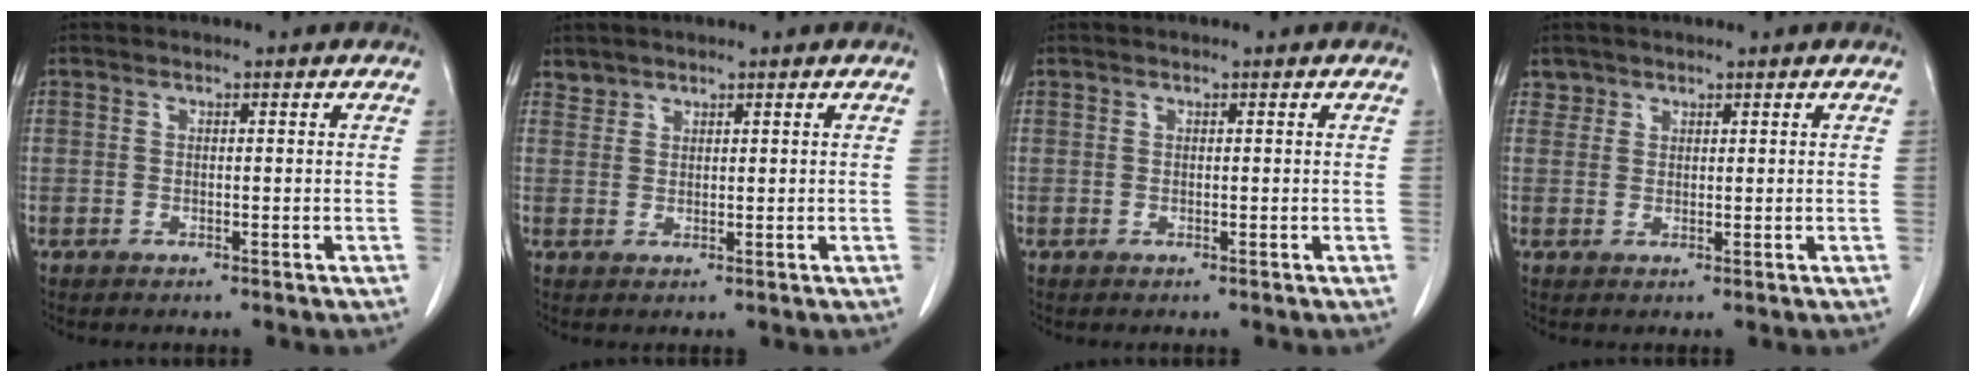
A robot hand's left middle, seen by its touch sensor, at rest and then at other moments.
{"total": 1.3, "force": [1.2, 0.4, -0.3], "torque": [0.008, 0.003, 0.023]}
{"total": 0.0}
{"total": 1.5, "force": [1.1, 1.0, -0.3], "torque": [0.015, 0.006, 0.015]}